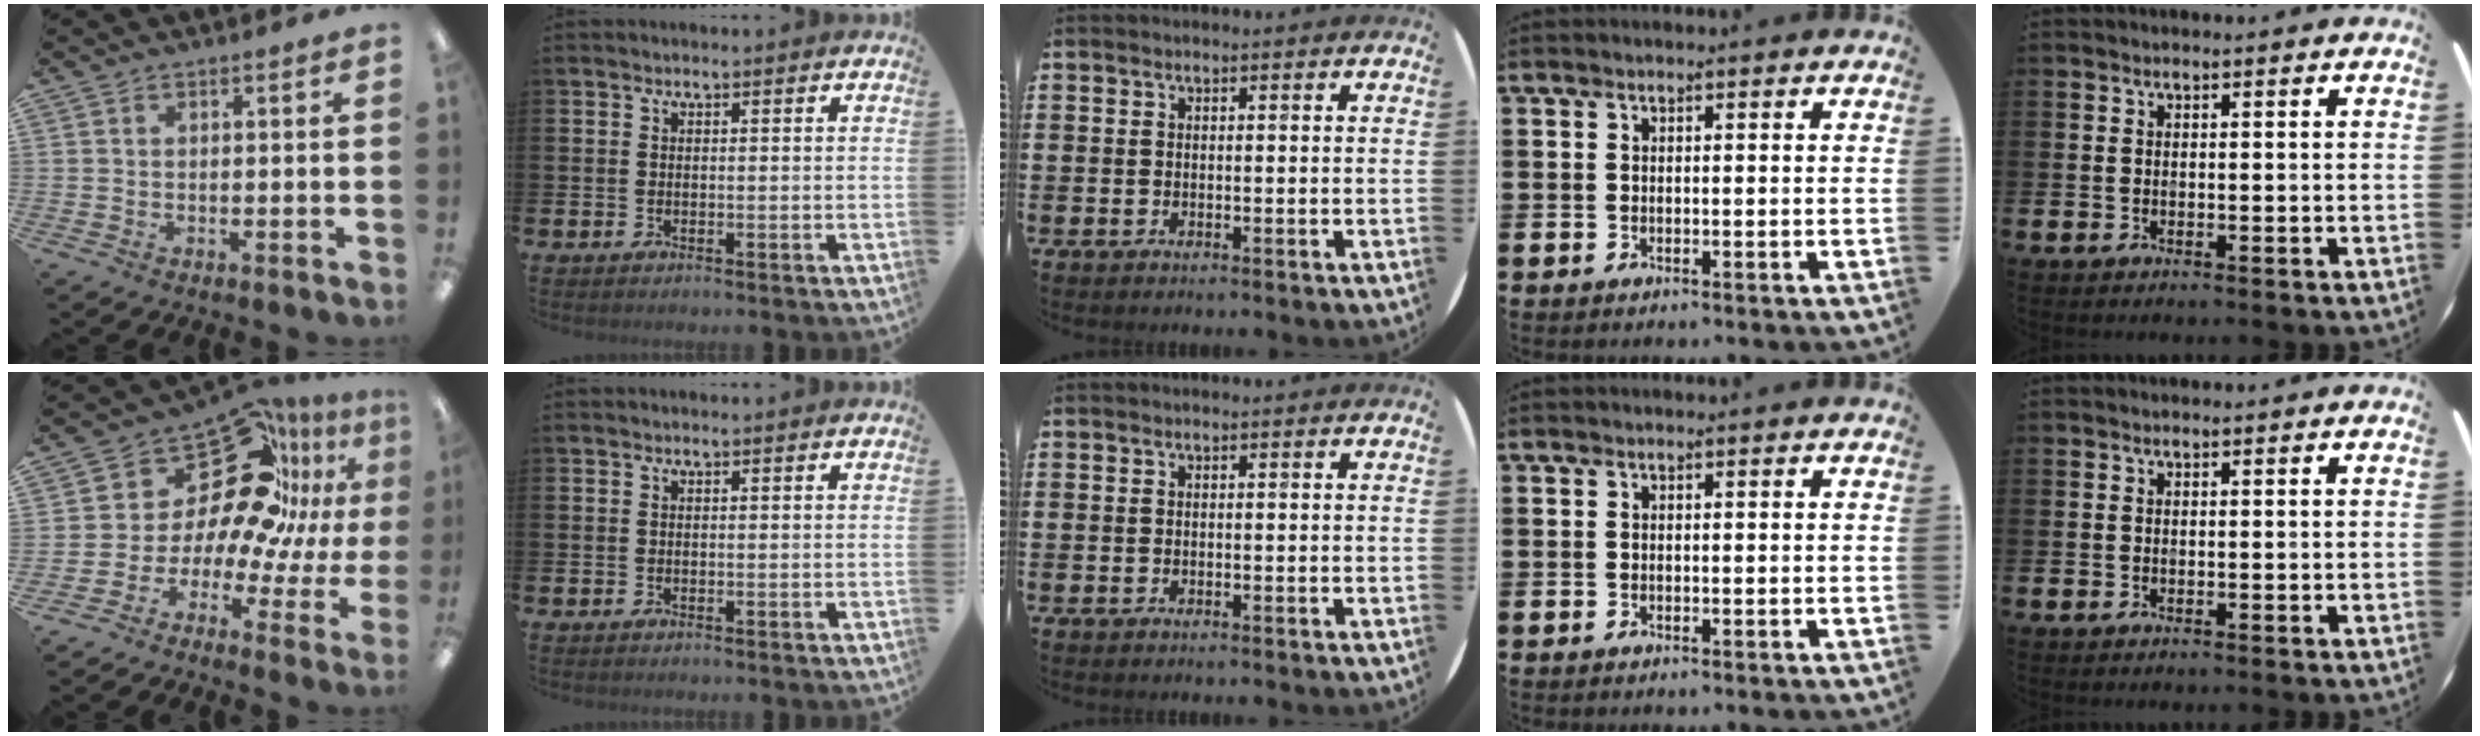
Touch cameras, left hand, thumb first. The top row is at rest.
{"thumb": {"total": 20.7, "force": [11.4, 11.2, 13.2], "torque": [-0.212, -0.082, 0.202]}}